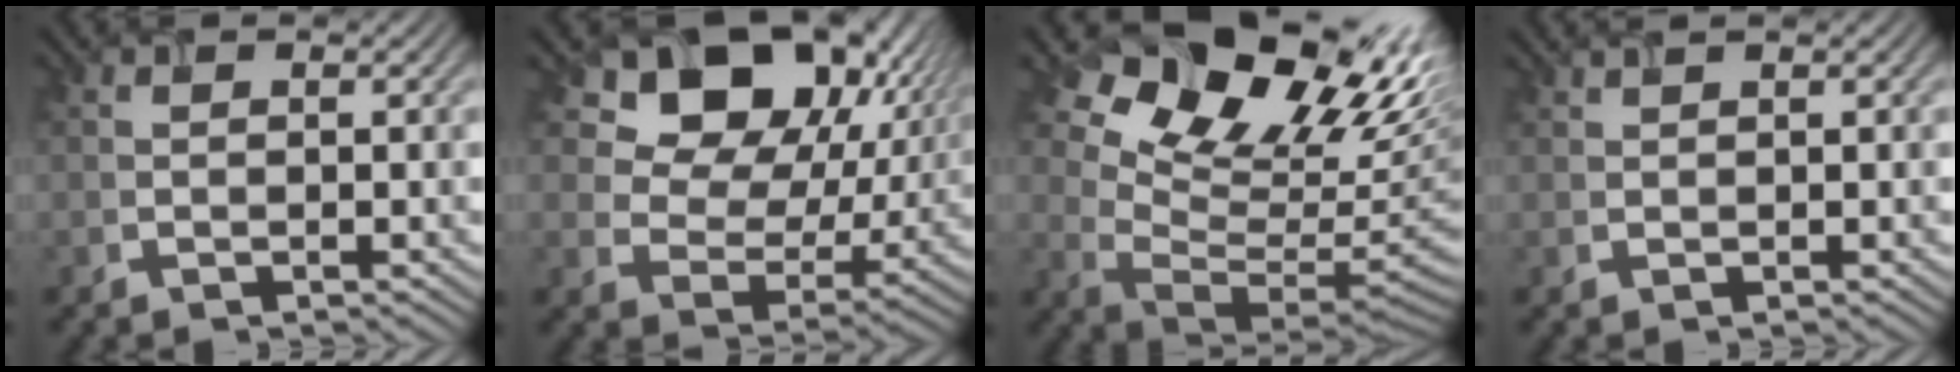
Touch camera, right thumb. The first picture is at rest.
{"total": 16.0, "force": [7.5, 10.5, 9.5], "torque": [-0.170, 0.016, 0.123]}
{"total": 17.0, "force": [7.9, 9.8, 11.3], "torque": [-0.190, 0.011, 0.145]}
{"total": 1.2, "force": [1.0, 0.1, 0.7], "torque": [-0.017, 0.001, 0.013]}